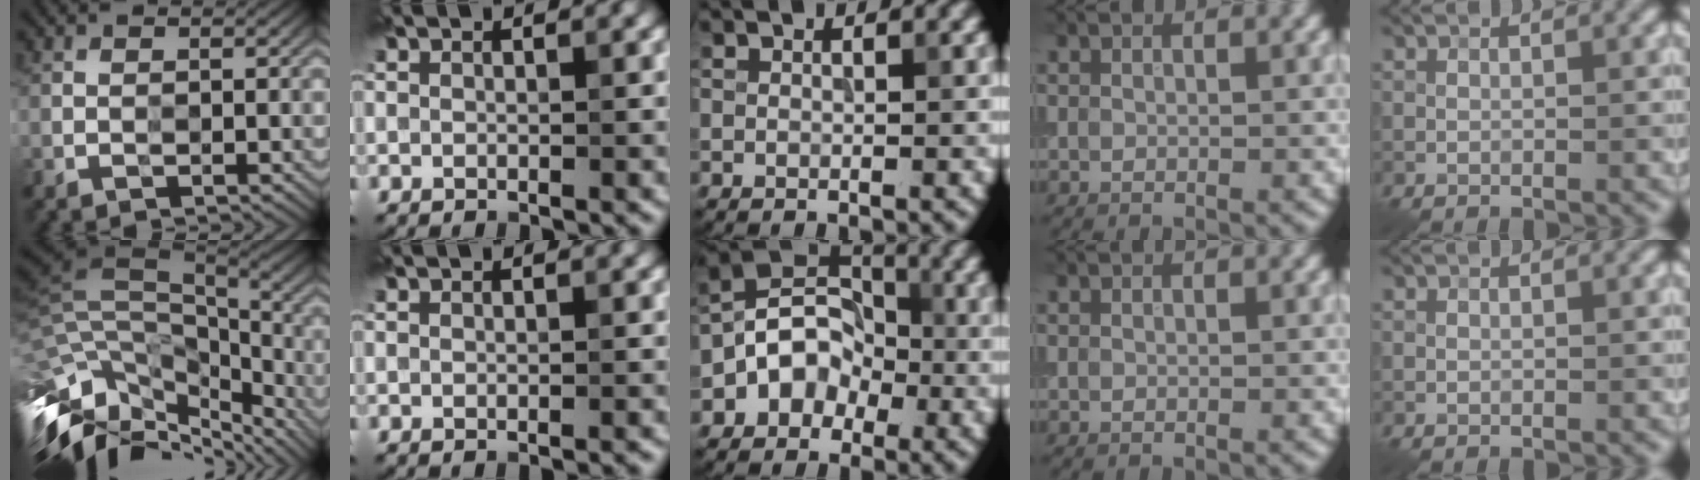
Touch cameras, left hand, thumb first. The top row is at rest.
{"thumb": {"total": 15.3, "force": [-5.2, 8.5, 11.7], "torque": [-0.243, -0.014, -0.055]}, "middle": {"total": 5.4, "force": [-1.9, 4.2, 2.8], "torque": [-0.018, 0.013, -0.048]}}